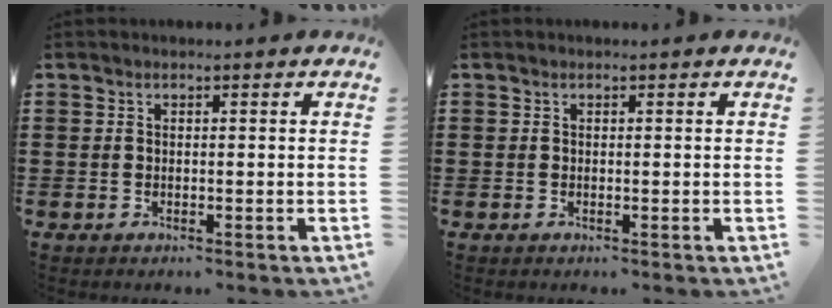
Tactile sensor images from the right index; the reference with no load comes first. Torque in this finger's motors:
{"motor_torque": [-0.24, 0.30, 0.00, 0.00]}